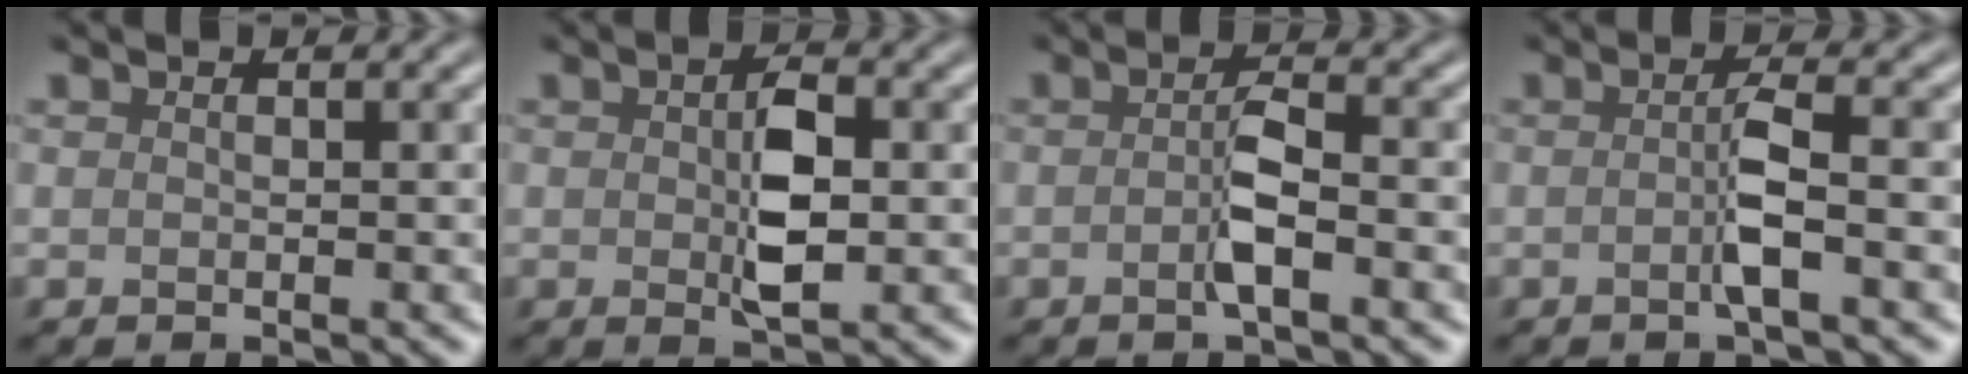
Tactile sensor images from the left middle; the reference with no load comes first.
{"total": 3.9, "force": [0.0, 1.8, 3.4], "torque": [-0.065, -0.002, 0.001]}
{"total": 2.6, "force": [-0.7, 0.5, 2.5], "torque": [-0.047, 0.003, -0.018]}
{"total": 2.7, "force": [-0.5, 0.3, 2.6], "torque": [-0.052, 0.000, -0.014]}